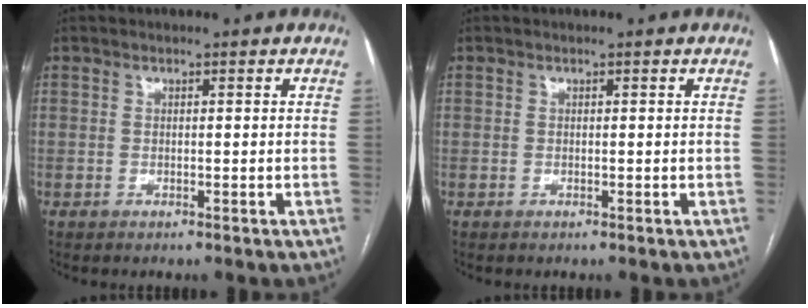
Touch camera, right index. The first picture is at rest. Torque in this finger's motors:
{"motor_torque": [0.00, 0.00, 0.00, 0.00]}